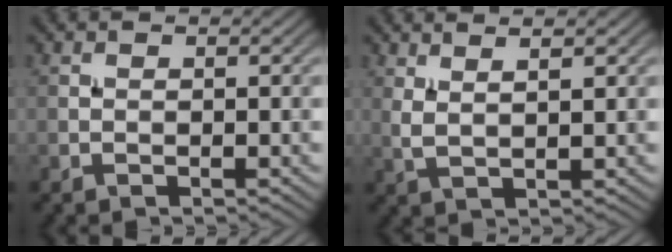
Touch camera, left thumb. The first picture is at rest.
{"total": 3.3, "force": [2.1, 0.6, 2.4], "torque": [-0.042, 0.000, 0.043]}